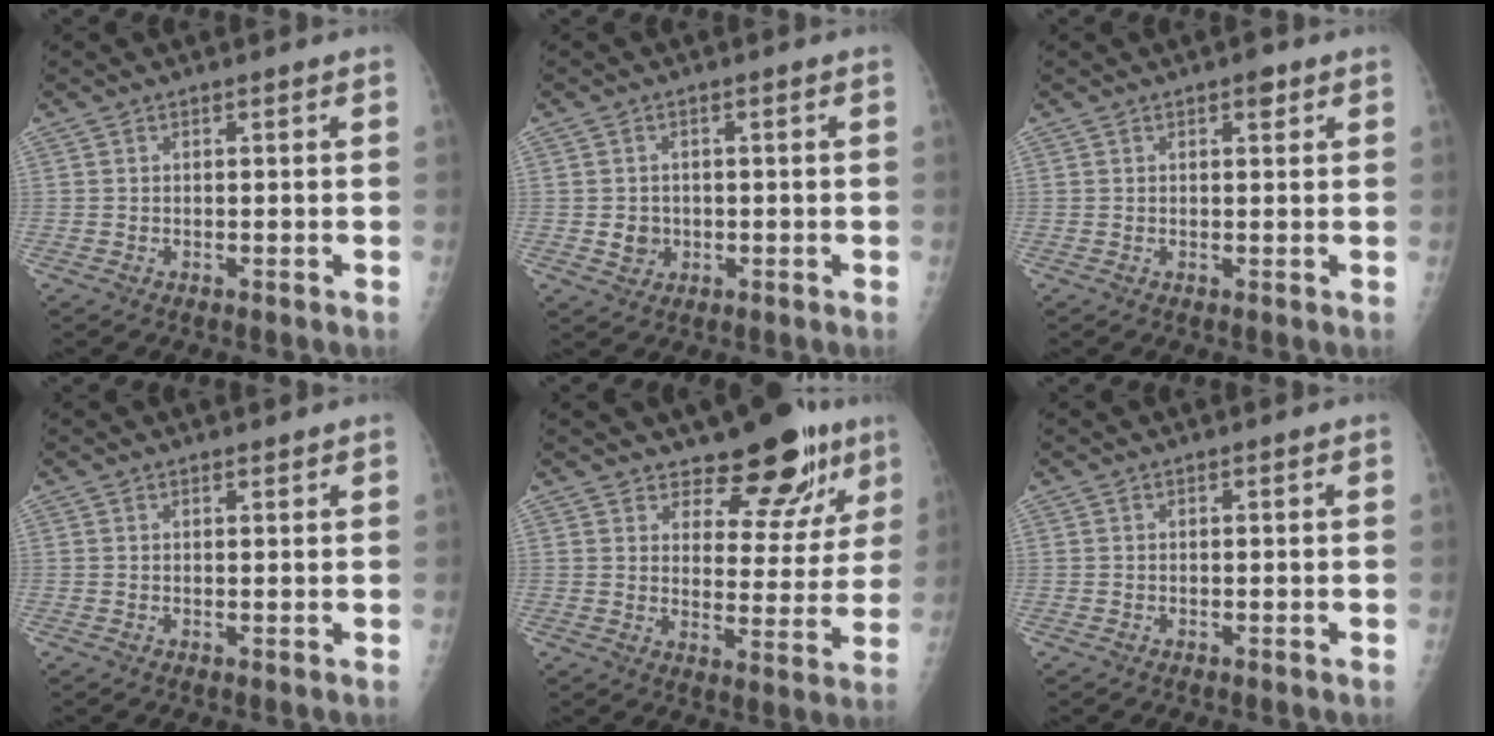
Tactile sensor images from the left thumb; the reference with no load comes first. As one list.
[{"total": 2.9, "force": [-0.3, 2.7, 1.1], "torque": [-0.003, 0.002, 0.002]}, {"total": 1.8, "force": [1.1, 0.9, 1.2], "torque": [-0.008, -0.002, 0.012]}, {"total": 0.8, "force": [0.7, 0.2, 0.0], "torque": [0.001, -0.007, 0.011]}, {"total": 12.1, "force": [9.1, 5.5, 5.8], "torque": [-0.030, -0.068, 0.126]}, {"total": 0.0}]